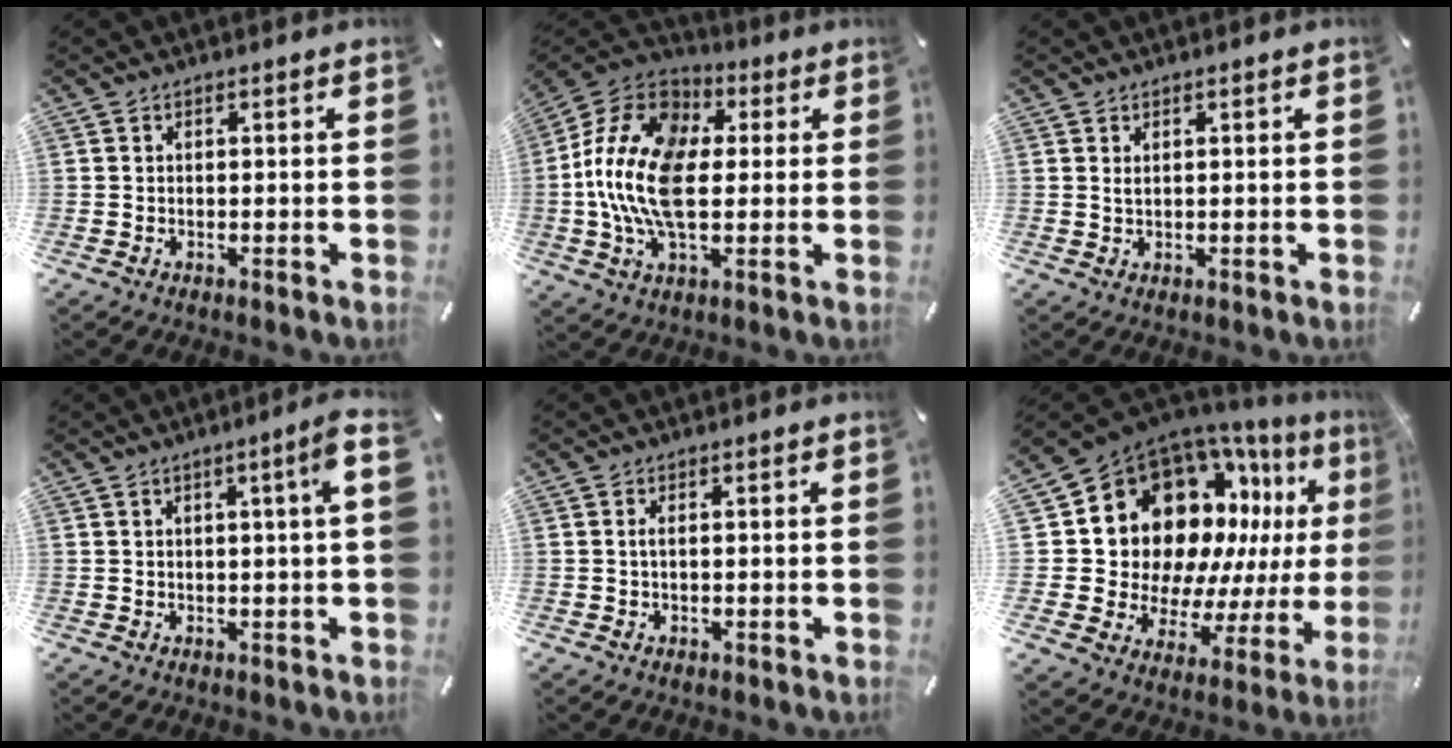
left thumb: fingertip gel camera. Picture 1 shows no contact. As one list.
[{"total": 17.0, "force": [-0.6, 10.6, 13.3], "torque": [-0.302, 0.006, -0.014]}, {"total": 1.2, "force": [0.5, 0.4, 1.0], "torque": [-0.021, -0.001, 0.009]}, {"total": 5.2, "force": [1.3, 0.4, 5.0], "torque": [-0.077, -0.006, 0.016]}, {"total": 1.5, "force": [0.0, 0.6, 1.4], "torque": [-0.025, -0.001, -0.001]}, {"total": 19.3, "force": [8.7, 14.1, 9.8], "torque": [-0.163, -0.094, 0.180]}]